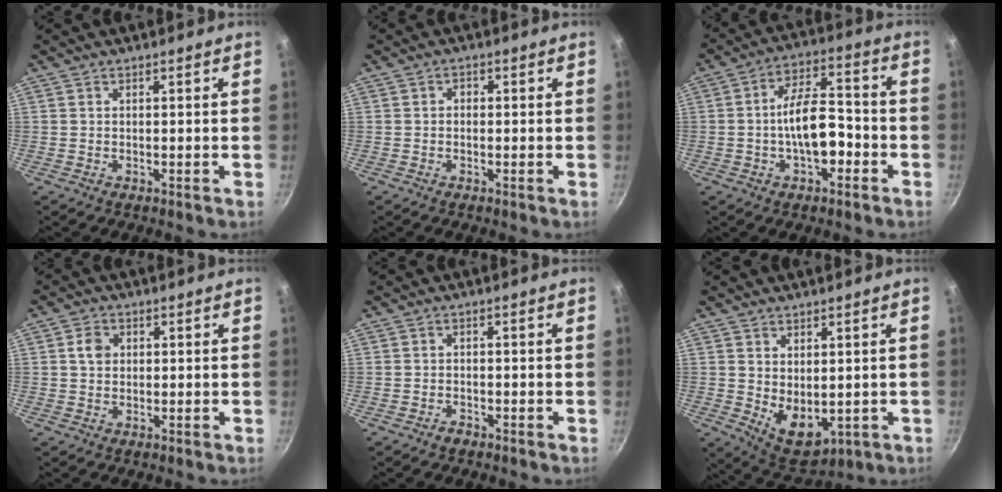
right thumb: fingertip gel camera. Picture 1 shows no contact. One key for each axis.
{"total": 1.2, "fx": -0.2, "fy": 1.0, "fz": 0.6, "tx": -0.006, "ty": 0.004, "tz": -0.006}
{"total": 11.1, "fx": -3.0, "fy": 5.7, "fz": 9.1, "tx": -0.128, "ty": 0.044, "tz": -0.052}
{"total": 3.2, "fx": 0.6, "fy": 2.6, "fz": 1.7, "tx": -0.018, "ty": 0.004, "tz": 0.007}
{"total": 1.5, "fx": -1.2, "fy": 0.7, "fz": 0.5, "tx": -0.009, "ty": 0.015, "tz": -0.020}
{"total": 8.1, "fx": 0.4, "fy": 5.2, "fz": 6.2, "tx": -0.071, "ty": -0.021, "tz": 0.029}